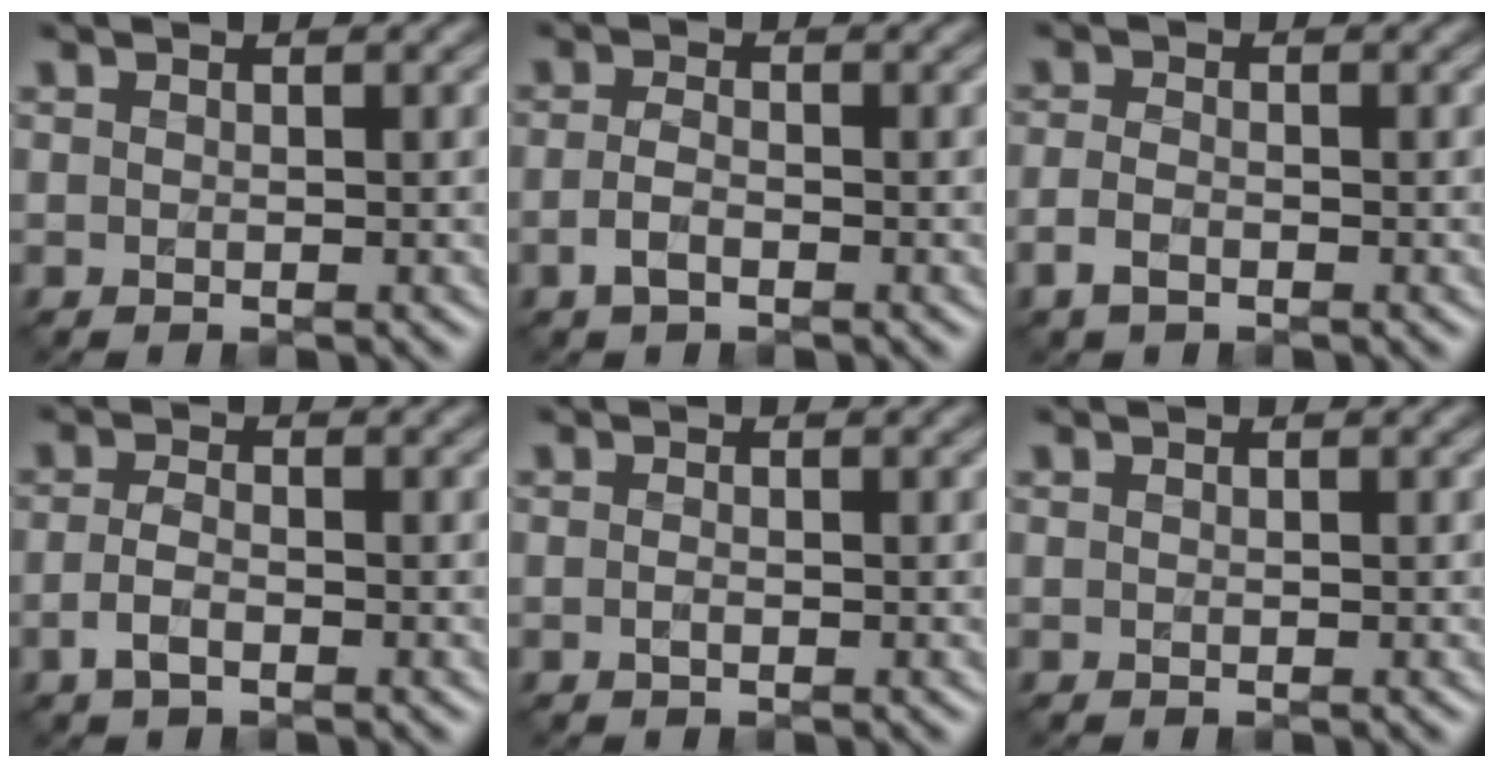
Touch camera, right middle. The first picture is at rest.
{"total": 1.8, "force": [-0.8, 0.8, 1.4], "torque": [-0.031, 0.000, -0.019]}
{"total": 1.8, "force": [-0.9, 0.9, 1.2], "torque": [-0.027, -0.002, -0.023]}
{"total": 2.1, "force": [-0.9, 0.9, 1.6], "torque": [-0.035, 0.001, -0.022]}
{"total": 0.7, "force": [-0.3, 0.2, 0.6], "torque": [-0.013, -0.002, -0.005]}
{"total": 0.0}